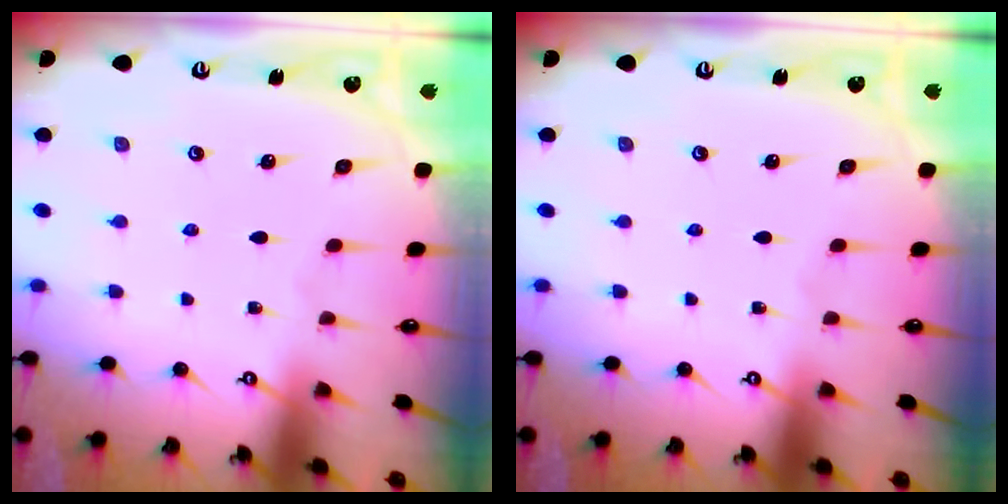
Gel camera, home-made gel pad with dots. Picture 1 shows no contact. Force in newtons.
{"total": 0.0}